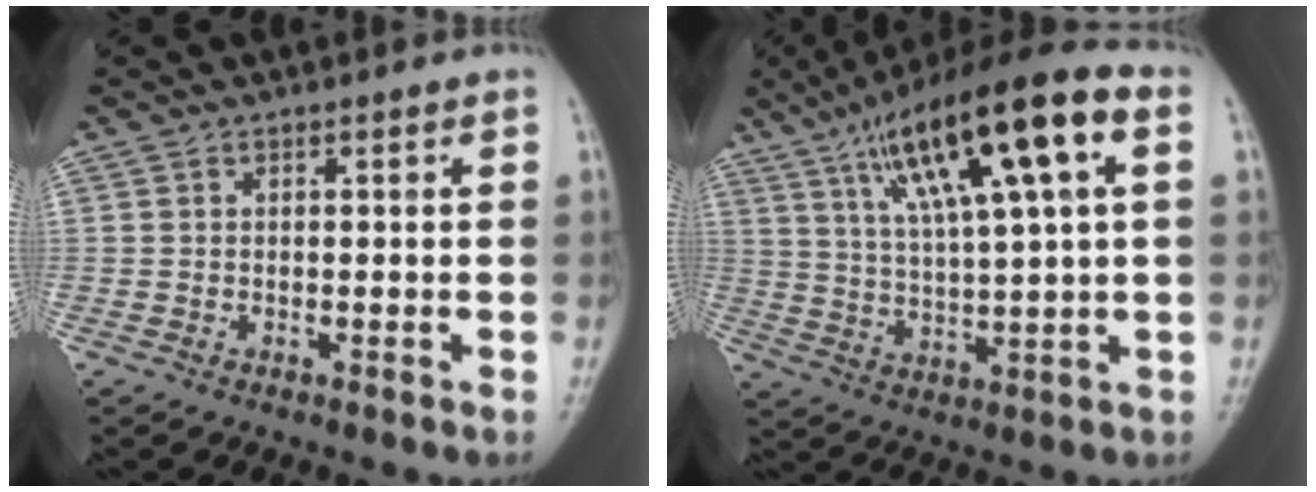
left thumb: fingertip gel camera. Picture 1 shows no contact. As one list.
[{"total": 20.5, "force": [8.1, 4.4, 18.3], "torque": [-0.302, 0.010, 0.134]}]